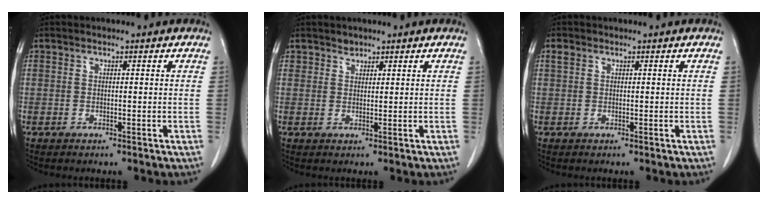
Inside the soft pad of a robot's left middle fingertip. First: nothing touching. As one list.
[{"total": 1.2, "force": [1.0, 0.7, 0.0], "torque": [0.007, -0.003, 0.014]}, {"total": 0.9, "force": [0.6, 0.6, 0.4], "torque": [-0.011, 0.011, 0.012]}]